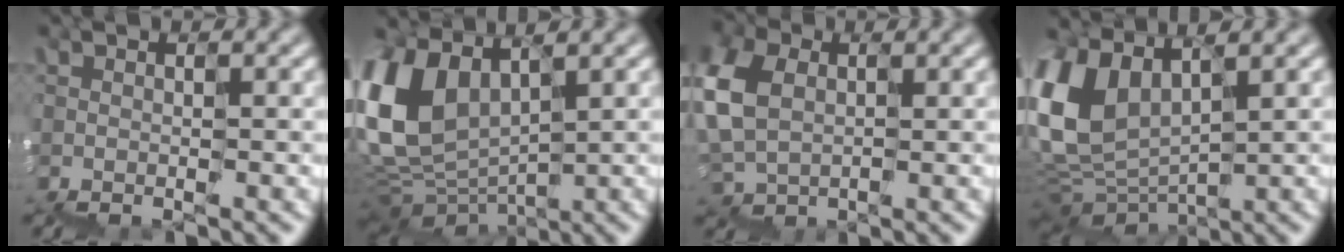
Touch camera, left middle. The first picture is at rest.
{"total": 7.1, "force": [3.1, 4.7, 4.3], "torque": [-0.144, 0.015, 0.059]}
{"total": 4.6, "force": [1.1, 4.0, 1.9], "torque": [-0.070, 0.022, 0.023]}
{"total": 6.3, "force": [3.1, 4.0, 3.7], "torque": [-0.136, 0.017, 0.060]}